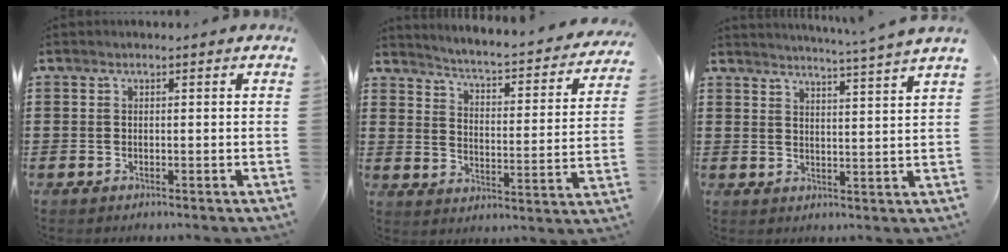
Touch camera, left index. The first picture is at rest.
{"total": 2.8, "force": [2.6, -0.5, 1.1], "torque": [-0.040, -0.037, 0.031]}
{"total": 3.9, "force": [3.5, -1.4, 0.9], "torque": [-0.030, -0.030, 0.059]}